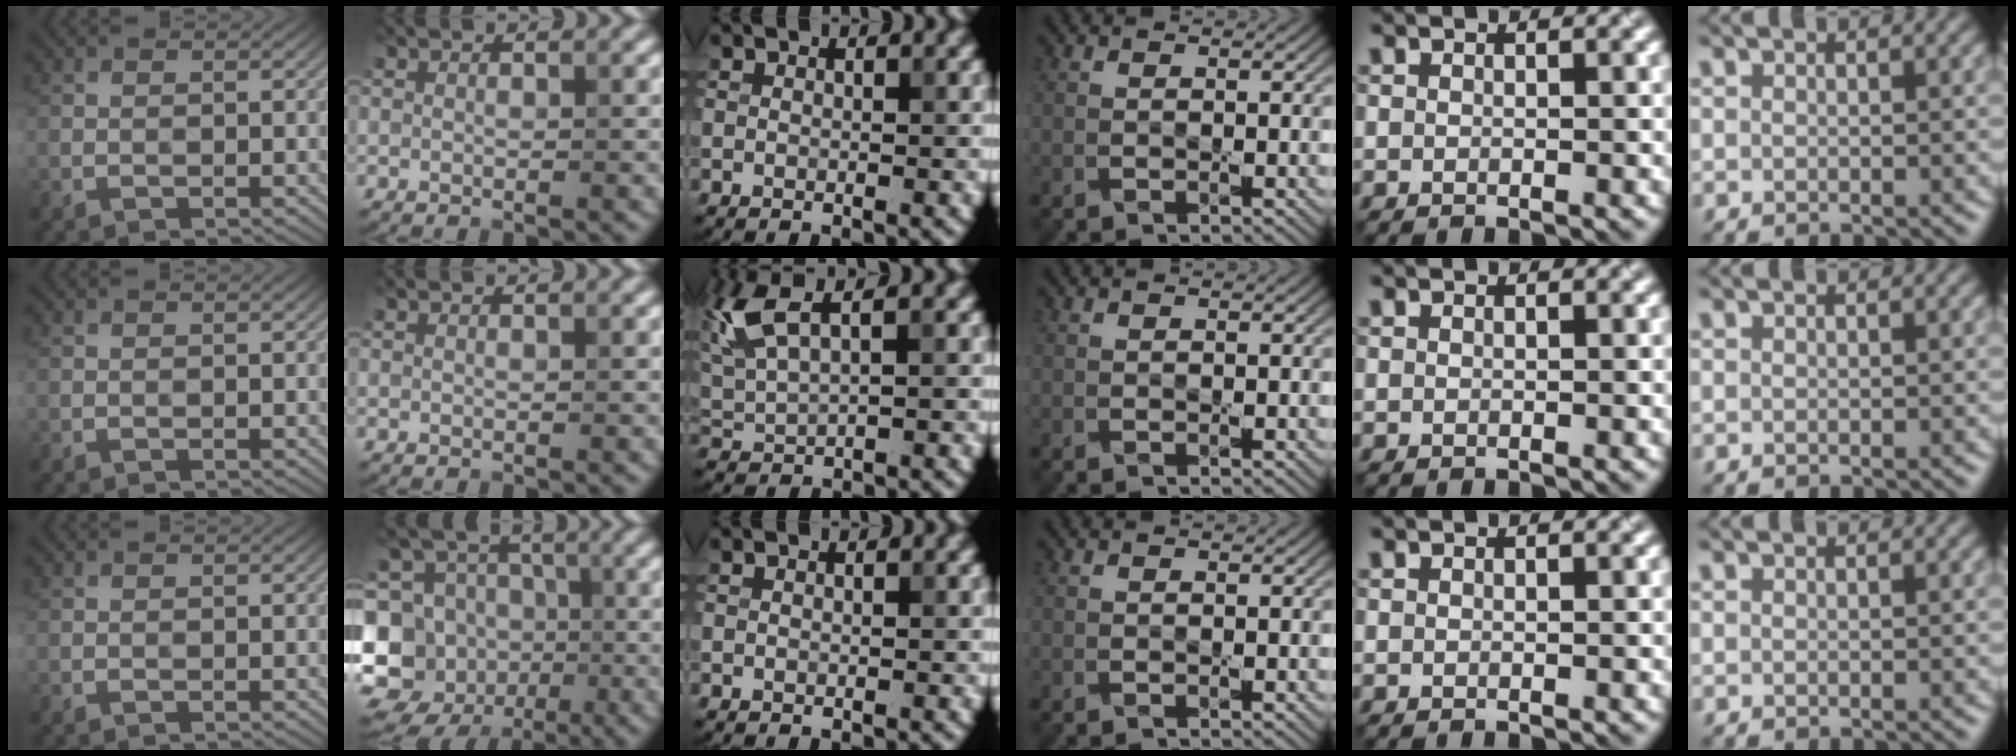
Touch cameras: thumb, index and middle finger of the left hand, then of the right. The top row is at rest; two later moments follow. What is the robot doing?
{"motion": "press", "object": "joystick"}